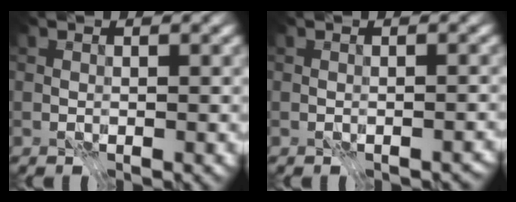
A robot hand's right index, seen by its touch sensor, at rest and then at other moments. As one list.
[{"total": 0.7, "force": [-0.5, 0.4, 0.3], "torque": [-0.001, -0.008, -0.001]}]